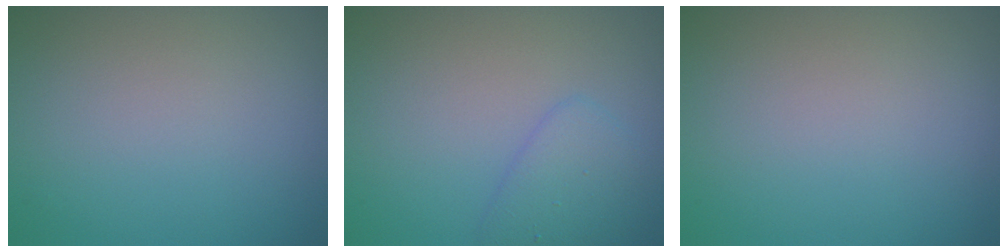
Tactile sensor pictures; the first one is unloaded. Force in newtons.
{"total": 2.4, "press": 2.4, "slide": 0.2}
{"total": 0.0}